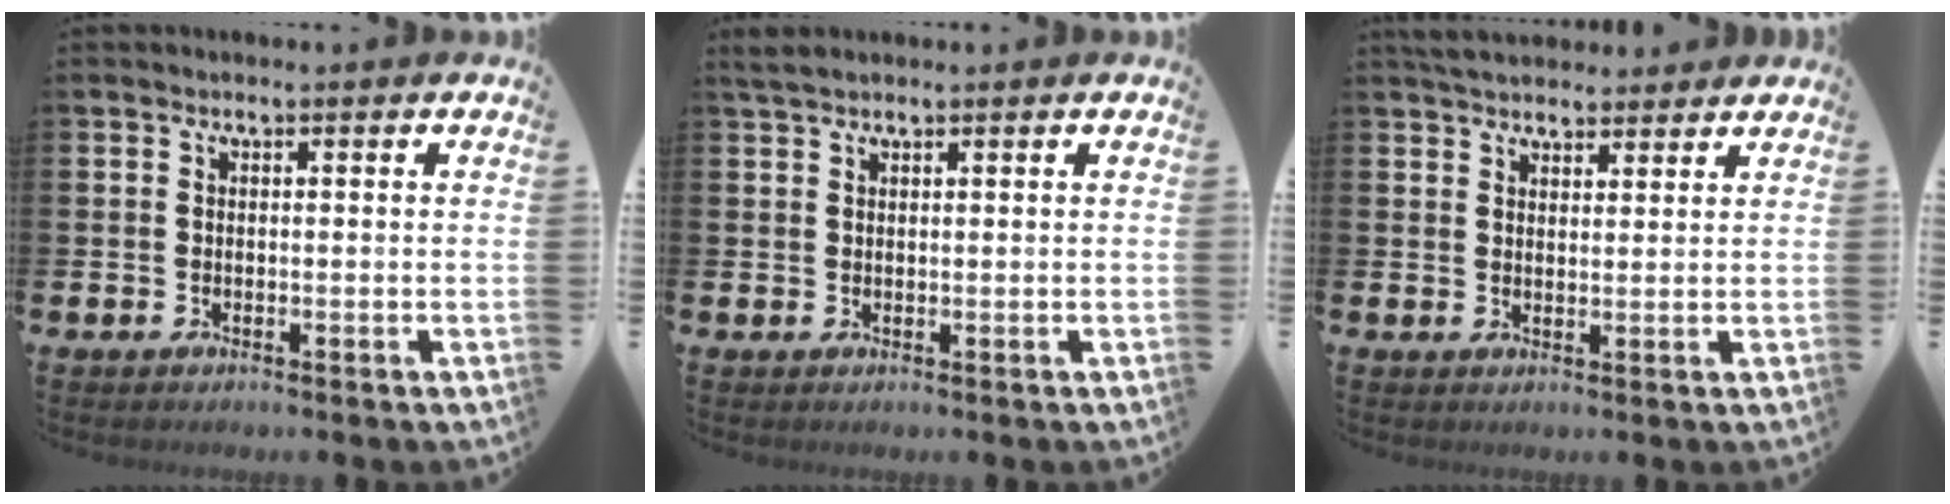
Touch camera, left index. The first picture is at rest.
{"total": 1.5, "force": [1.4, 0.4, 0.6], "torque": [-0.012, 0.003, 0.025]}
{"total": 3.9, "force": [3.8, 1.1, 0.3], "torque": [-0.010, -0.013, 0.071]}